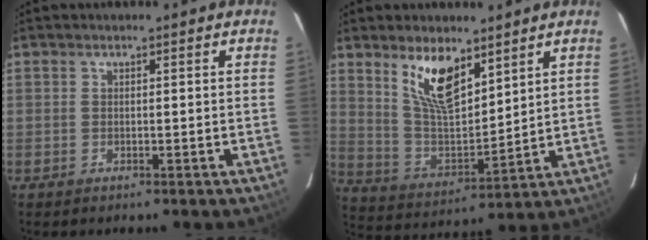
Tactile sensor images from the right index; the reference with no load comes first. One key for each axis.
{"total": 12.0, "fx": 7.4, "fy": 4.7, "fz": 8.3, "tx": -0.153, "ty": -0.001, "tz": 0.152}